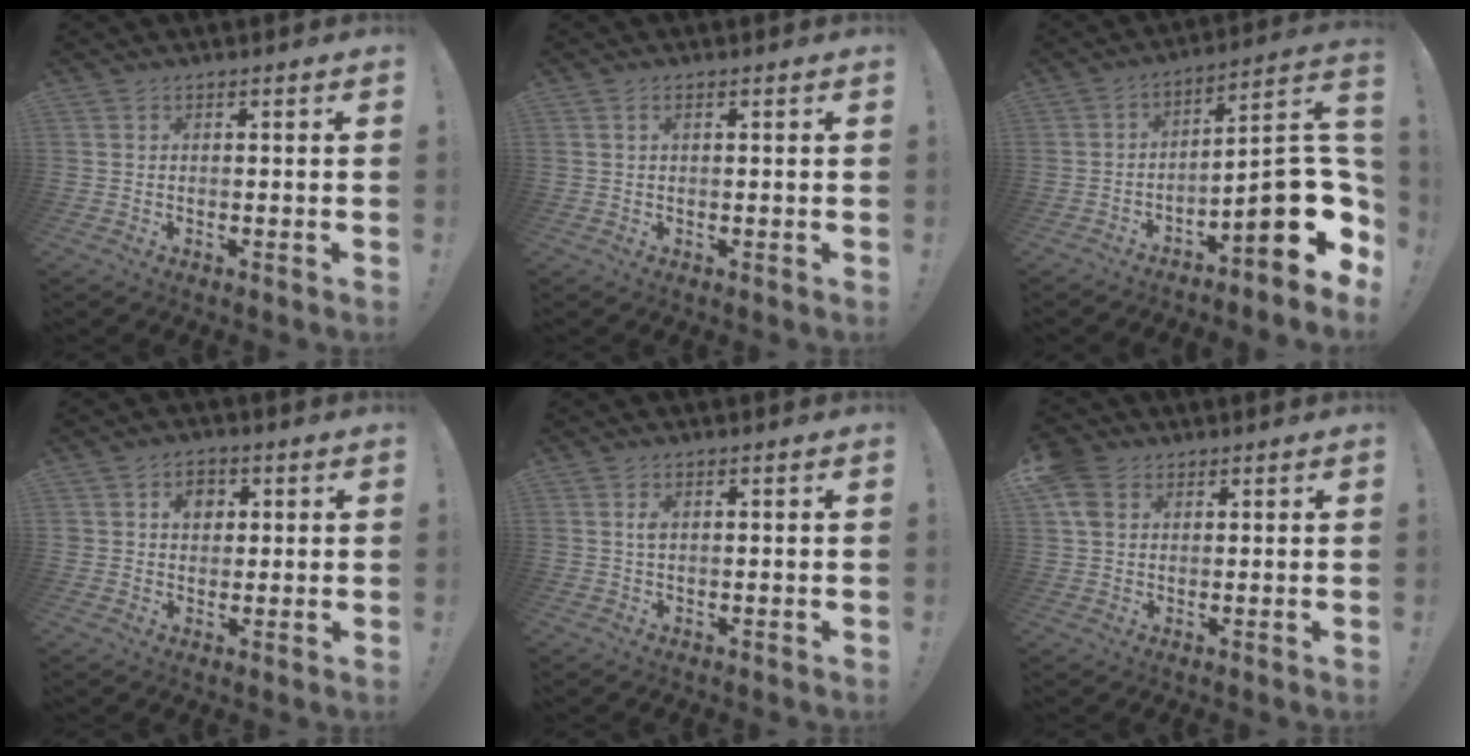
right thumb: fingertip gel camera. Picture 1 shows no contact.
{"total": 1.2, "force": [0.4, 0.4, 1.0], "torque": [-0.023, 0.003, 0.008]}
{"total": 18.3, "force": [-5.6, 6.1, 16.3], "torque": [-0.216, 0.027, -0.083]}
{"total": 7.0, "force": [2.3, 5.5, 3.7], "torque": [-0.052, 0.001, 0.039]}
{"total": 1.4, "force": [0.5, 0.6, 1.2], "torque": [-0.016, -0.001, 0.007]}
{"total": 6.9, "force": [2.9, 5.1, 3.7], "torque": [-0.067, -0.001, 0.059]}